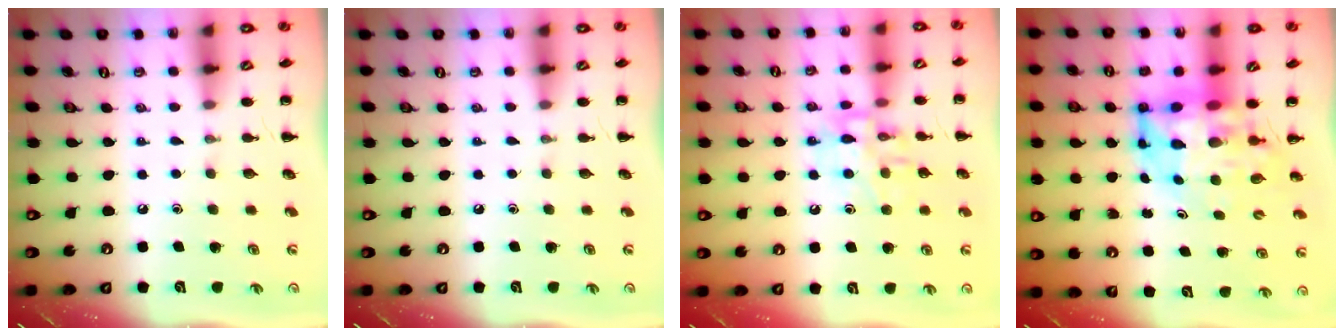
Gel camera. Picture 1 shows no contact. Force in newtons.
{"total": 0.0}
{"total": 11.8, "press": 11.8, "slide": 1.2}
{"total": 9.5, "press": 9.1, "slide": 2.8}